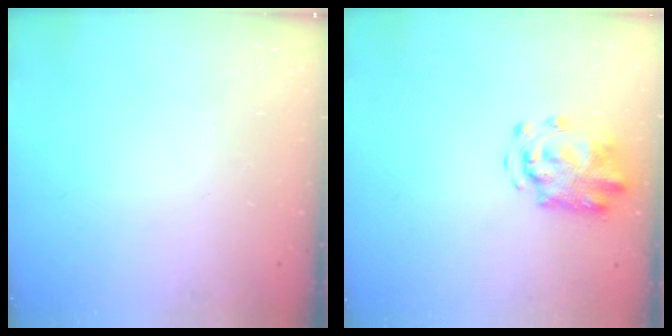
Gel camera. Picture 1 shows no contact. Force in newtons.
{"total": 4.3, "press": 4.2, "slide": 1.1}